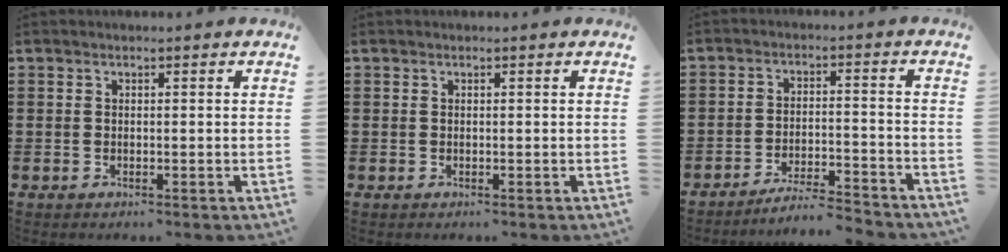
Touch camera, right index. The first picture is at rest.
{"total": 0.0}
{"total": 5.1, "force": [-4.9, -0.1, 1.6], "torque": [-0.035, -0.007, -0.098]}